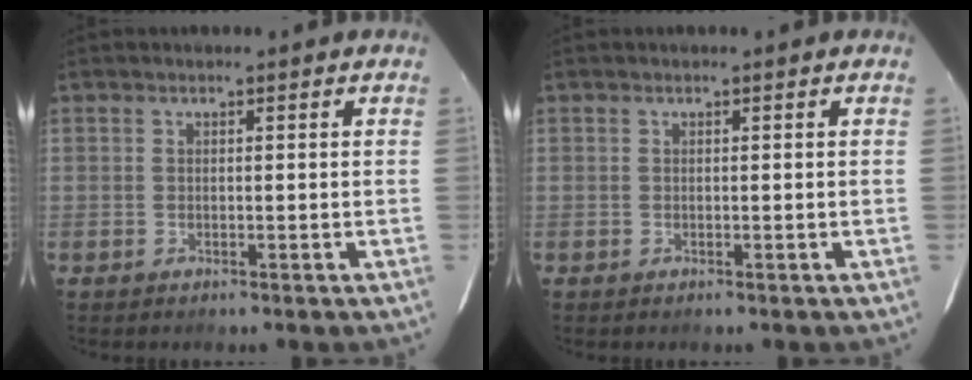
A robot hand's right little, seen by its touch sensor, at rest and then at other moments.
{"total": 0.0}